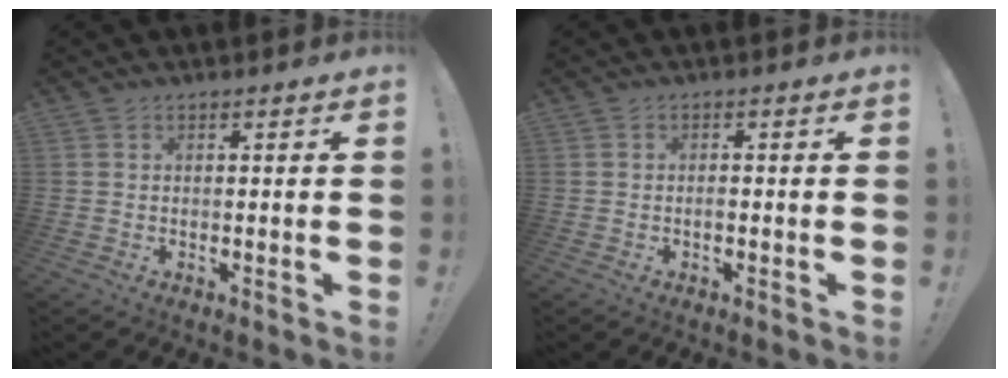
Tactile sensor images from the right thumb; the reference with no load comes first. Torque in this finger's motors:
{"motor_torque": [0.38, -0.24, 0.48, -0.18, 0.00]}